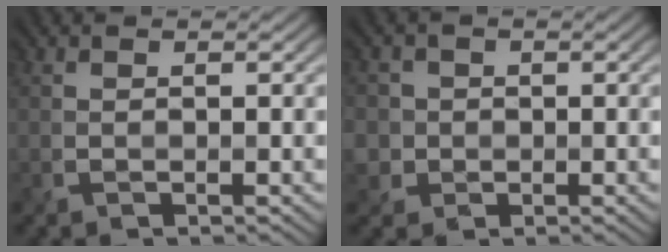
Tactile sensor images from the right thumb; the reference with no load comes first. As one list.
[{"total": 3.6, "force": [0.2, 3.5, 0.5], "torque": [-0.017, 0.000, -0.001]}]